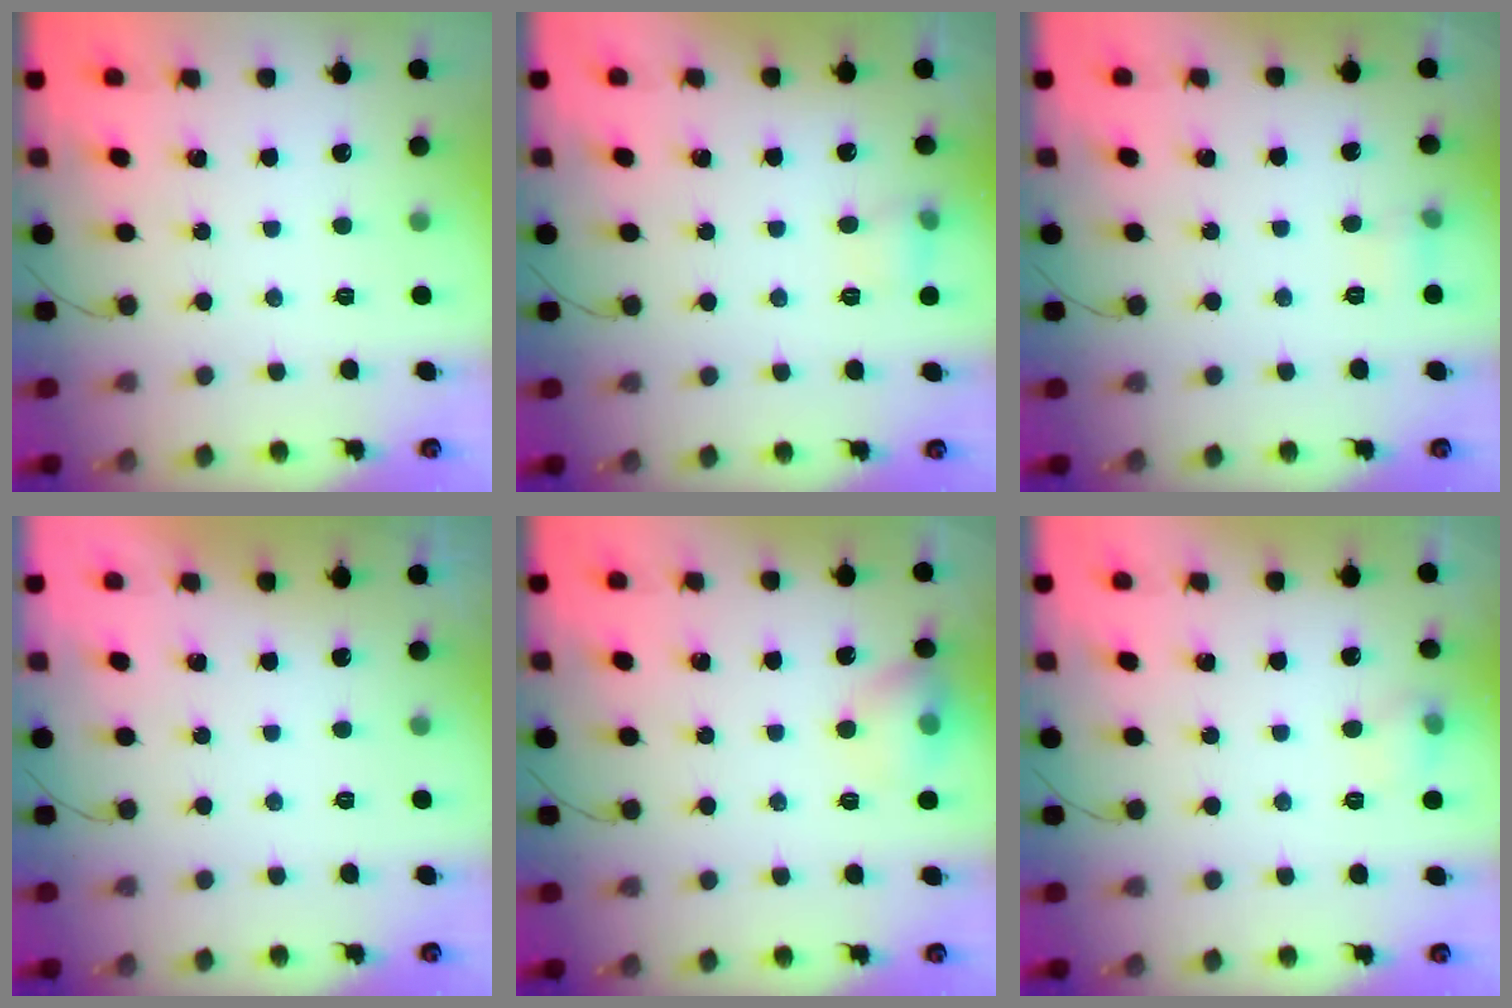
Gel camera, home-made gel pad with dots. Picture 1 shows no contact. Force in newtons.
{"total": 6.1, "press": 5.9, "slide": 1.5}
{"total": 4.7, "press": 4.4, "slide": 1.7}
{"total": 0.0}
{"total": 8.1, "press": 8.0, "slide": 1.5}
{"total": 6.9, "press": 6.5, "slide": 2.2}